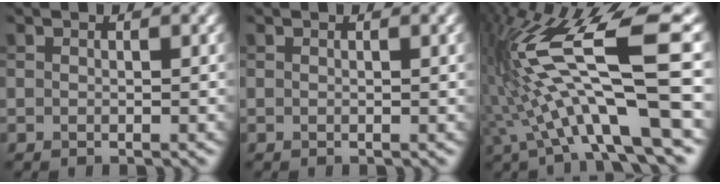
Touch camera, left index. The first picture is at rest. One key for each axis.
{"total": 0.8, "fx": 0.2, "fy": 0.1, "fz": 0.7, "tx": -0.008, "ty": 0.003, "tz": 0.003}
{"total": 13.2, "fx": -0.4, "fy": 2.6, "fz": 12.9, "tx": -0.248, "ty": 0.020, "tz": 0.000}